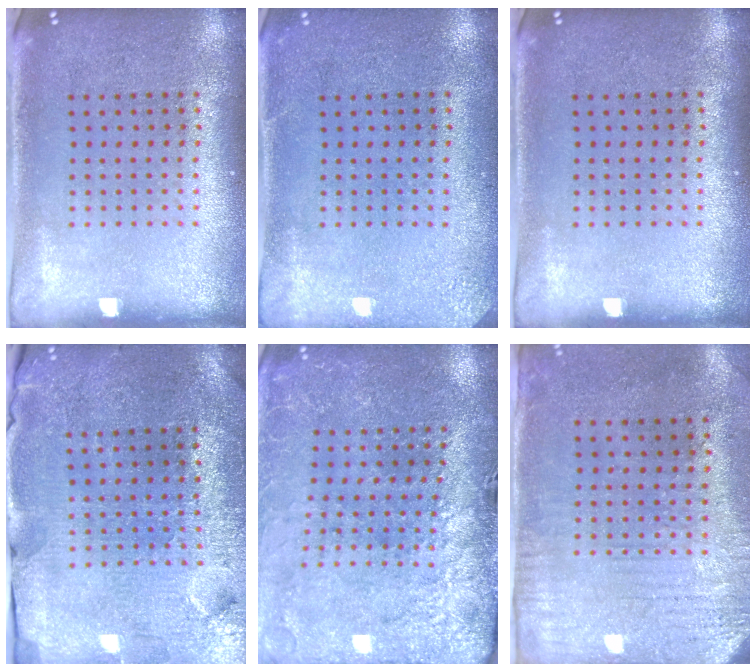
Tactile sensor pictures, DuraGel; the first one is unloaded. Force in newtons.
{"total": 2.4, "press": 2.4, "slide": 0.3}
{"total": 0.0}
{"total": 3.8, "press": 3.6, "slide": 1.1}
{"total": 3.0, "press": 3.0, "slide": 0.5}
{"total": 3.1, "press": 2.5, "slide": 1.9}